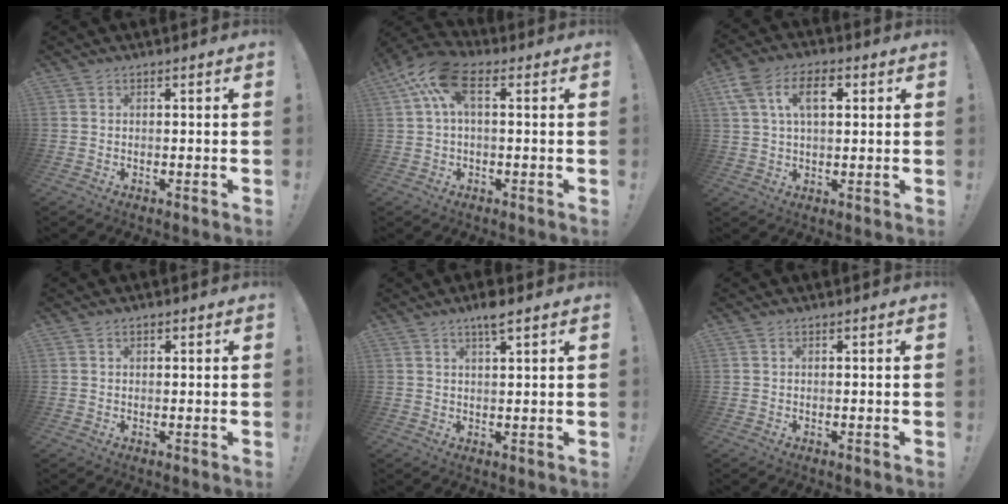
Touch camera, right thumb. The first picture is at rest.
{"total": 10.6, "force": [3.1, 5.1, 8.8], "torque": [-0.175, -0.005, 0.058]}
{"total": 11.0, "force": [3.5, 6.3, 8.3], "torque": [-0.151, 0.008, 0.061]}
{"total": 0.8, "force": [0.4, 0.6, 0.3], "torque": [-0.002, 0.000, 0.007]}
{"total": 4.7, "force": [3.2, 0.4, 3.4], "torque": [-0.050, -0.015, 0.048]}
{"total": 0.0}